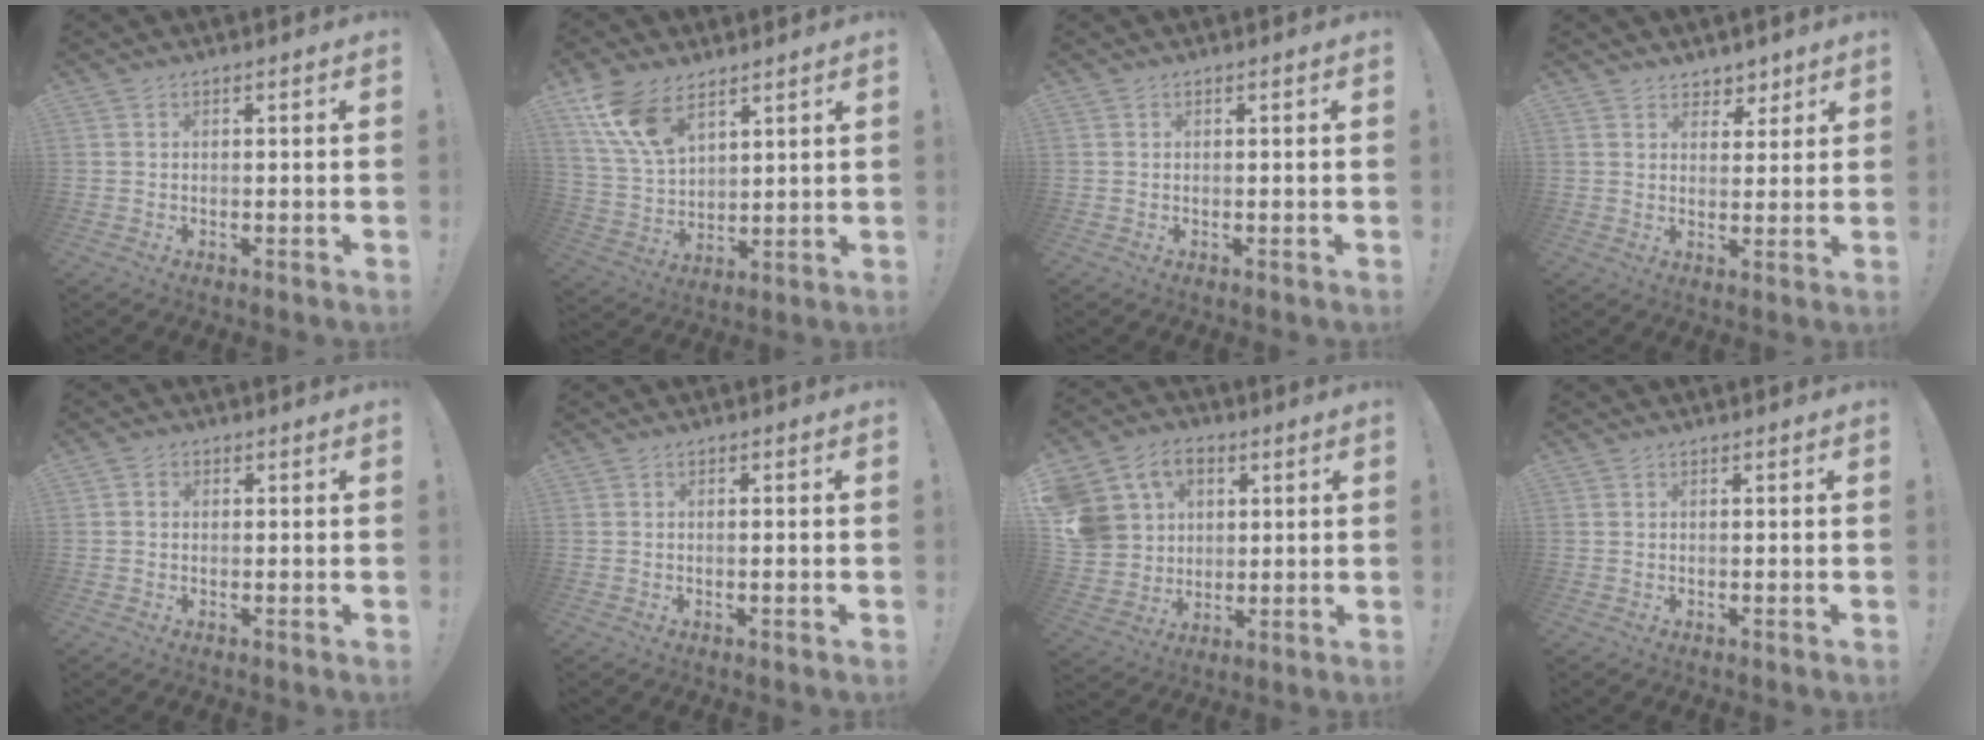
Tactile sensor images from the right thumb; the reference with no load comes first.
{"total": 13.4, "force": [8.5, 7.0, 7.5], "torque": [-0.149, -0.039, 0.165]}
{"total": 0.0}
{"total": 4.9, "force": [3.7, 3.2, 0.3], "torque": [0.014, -0.035, 0.069]}
{"total": 1.6, "force": [-0.2, 1.5, 0.6], "torque": [-0.010, 0.006, -0.005]}
{"total": 1.0, "force": [-0.4, -0.1, 0.9], "torque": [-0.014, 0.000, -0.008]}
{"total": 12.9, "force": [4.3, 11.1, 5.1], "torque": [-0.088, -0.014, 0.091]}
{"total": 0.0}